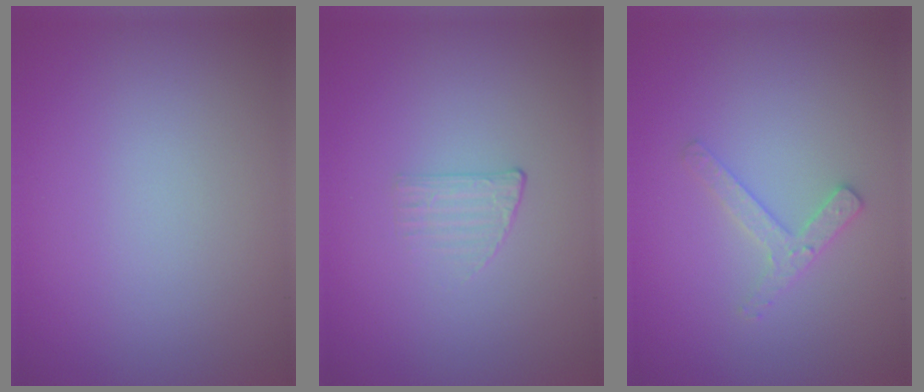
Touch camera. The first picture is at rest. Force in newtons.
{"total": 1.0, "press": 0.3, "slide": 1.0}
{"total": 1.9, "press": 1.8, "slide": 0.4}